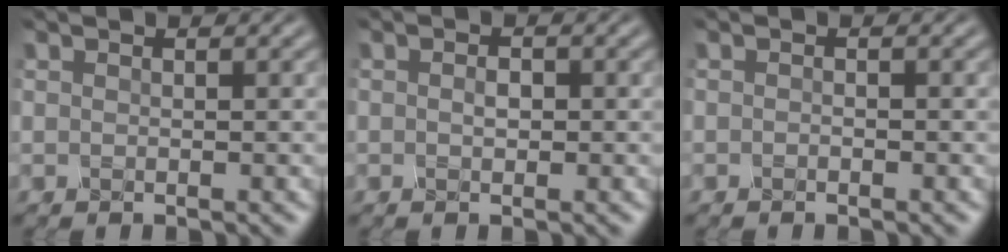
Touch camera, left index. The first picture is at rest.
{"total": 1.3, "force": [-0.5, 0.8, 0.8], "torque": [-0.017, 0.001, -0.011]}
{"total": 0.7, "force": [-0.7, 0.1, 0.0], "torque": [0.000, 0.001, -0.015]}